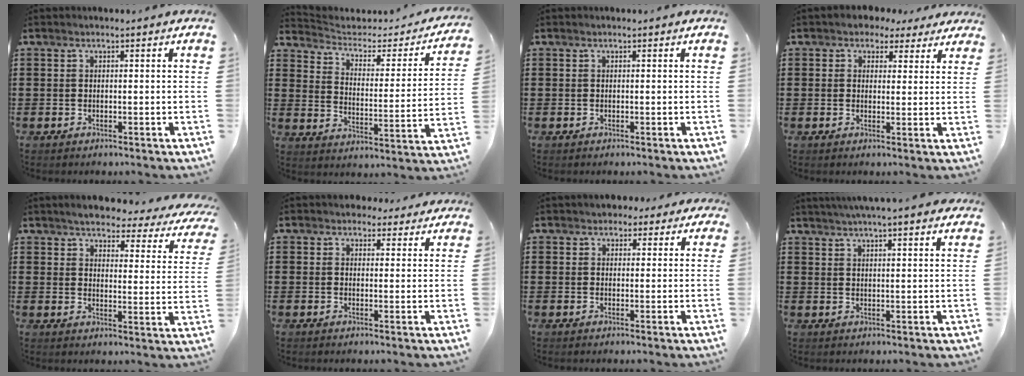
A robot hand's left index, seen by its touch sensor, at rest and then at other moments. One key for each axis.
{"total": 2.8, "fx": 2.1, "fy": 1.5, "fz": 1.1, "tx": -0.038, "ty": -0.020, "tz": 0.026}
{"total": 0.0}
{"total": 2.8, "fx": 2.1, "fy": 1.8, "fz": 0.6, "tx": -0.025, "ty": 0.005, "tz": 0.039}
{"total": 4.4, "fx": 4.0, "fy": 0.5, "fz": 1.8, "tx": -0.047, "ty": -0.031, "tz": 0.061}
{"total": 2.8, "fx": 2.4, "fy": 1.3, "fz": 0.5, "tx": -0.010, "ty": 0.000, "tz": 0.043}
{"total": 2.4, "fx": 1.8, "fy": 1.5, "fz": 0.5, "tx": -0.010, "ty": 0.006, "tz": 0.031}
{"total": 3.8, "fx": 3.5, "fy": -0.4, "fz": 1.4, "tx": -0.039, "ty": -0.009, "tz": 0.061}